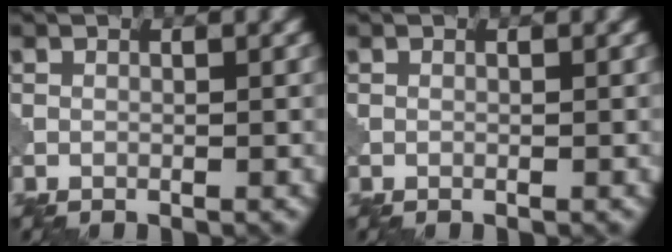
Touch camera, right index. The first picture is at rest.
{"total": 0.0}